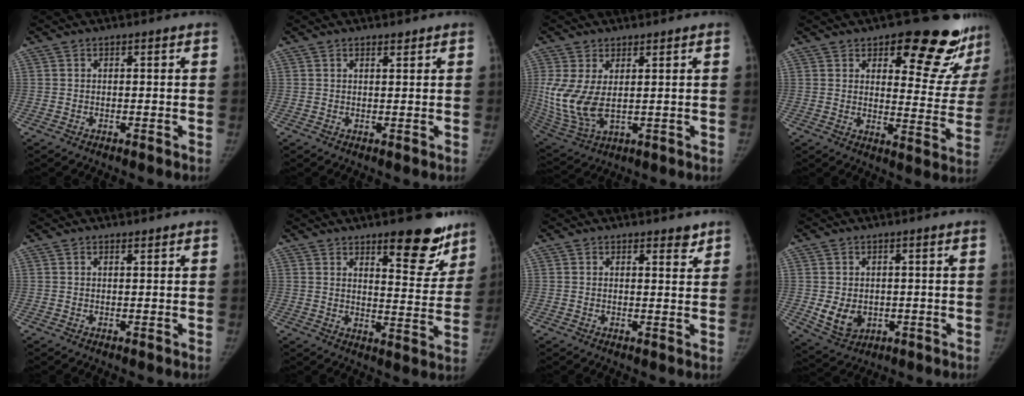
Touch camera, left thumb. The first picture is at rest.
{"total": 1.0, "force": [0.8, 0.3, 0.5], "torque": [-0.007, -0.007, 0.014]}
{"total": 10.6, "force": [1.3, 5.7, 8.8], "torque": [-0.199, -0.012, 0.042]}
{"total": 20.0, "force": [14.2, 8.1, 11.5], "torque": [-0.083, -0.091, 0.169]}
{"total": 0.5, "force": [0.4, 0.1, 0.3], "torque": [-0.007, -0.003, 0.006]}
{"total": 13.0, "force": [8.8, 4.4, 8.4], "torque": [-0.058, -0.061, 0.124]}
{"total": 2.1, "force": [1.6, 0.8, 1.0], "torque": [0.003, -0.012, 0.021]}
{"total": 6.3, "force": [-0.8, 5.0, 3.8], "torque": [-0.047, -0.006, 0.003]}